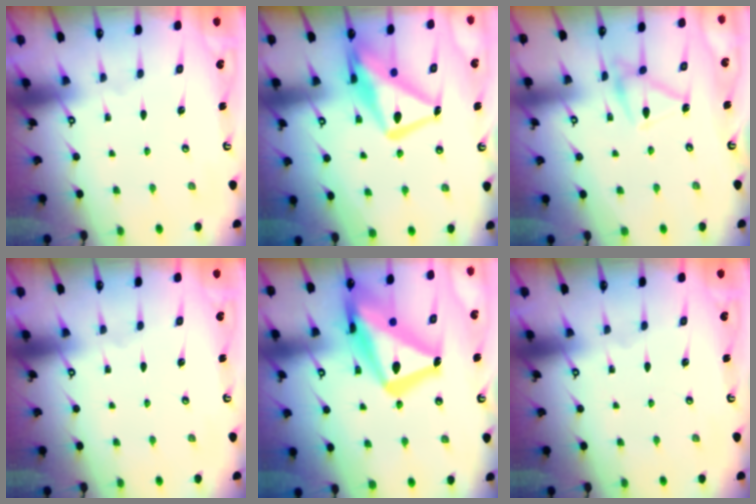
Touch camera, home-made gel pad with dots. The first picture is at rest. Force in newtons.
{"total": 17.2, "press": 17.1, "slide": 1.6}
{"total": 12.6, "press": 12.6, "slide": 0.4}
{"total": 0.0}
{"total": 21.9, "press": 21.8, "slide": 2.1}
{"total": 0.0}